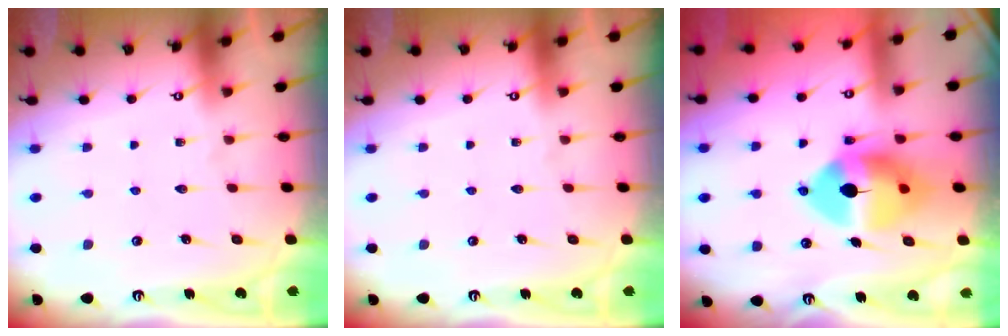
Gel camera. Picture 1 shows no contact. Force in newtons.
{"total": 0.0}
{"total": 14.4, "press": 14.2, "slide": 2.2}